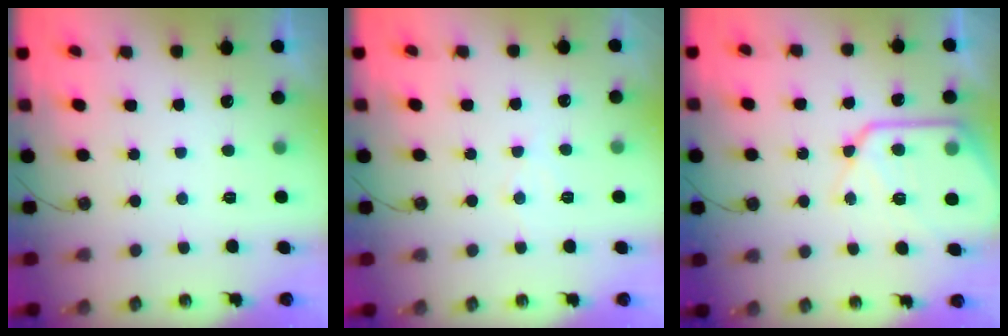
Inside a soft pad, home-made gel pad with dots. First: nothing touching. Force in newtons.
{"total": 4.4, "press": 4.3, "slide": 0.6}
{"total": 15.7, "press": 15.6, "slide": 1.3}